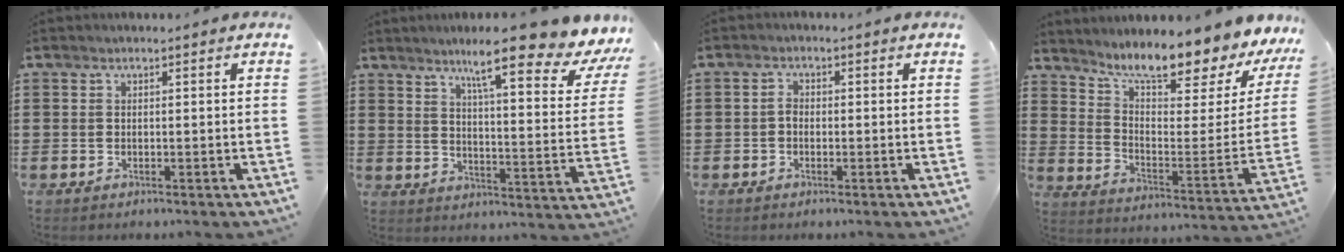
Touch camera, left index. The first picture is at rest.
{"total": 12.5, "force": [9.0, 0.5, 8.6], "torque": [-0.146, -0.053, 0.133]}
{"total": 1.5, "force": [-0.3, 0.9, 1.1], "torque": [-0.022, 0.005, -0.007]}
{"total": 9.8, "force": [8.5, 1.0, 4.9], "torque": [-0.100, -0.075, 0.137]}